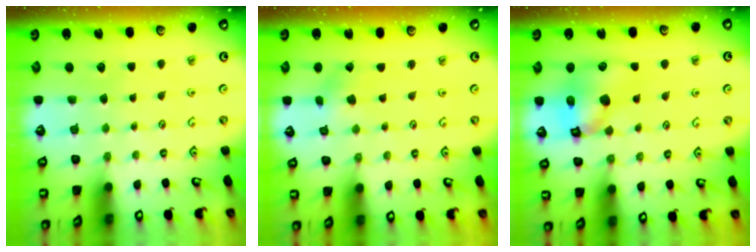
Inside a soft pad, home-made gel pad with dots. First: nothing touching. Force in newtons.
{"total": 2.3, "press": 2.3, "slide": 0.3}
{"total": 12.3, "press": 12.2, "slide": 1.6}